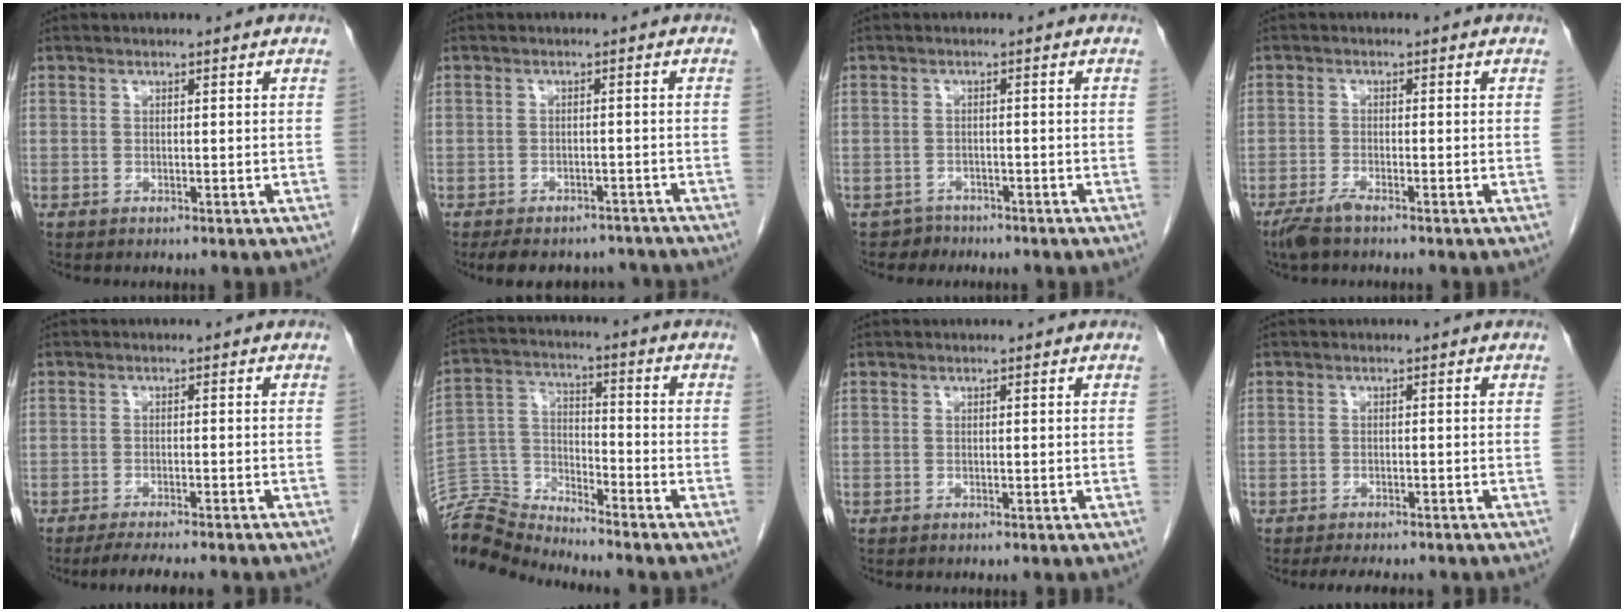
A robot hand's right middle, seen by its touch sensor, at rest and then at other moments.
{"total": 10.4, "force": [-9.1, 4.1, 2.9], "torque": [-0.048, 0.008, -0.111]}
{"total": 2.2, "force": [-1.7, 1.1, -0.8], "torque": [0.010, 0.004, -0.029]}
{"total": 3.1, "force": [-2.4, 0.3, 1.9], "torque": [-0.046, -0.007, -0.049]}
{"total": 7.3, "force": [-6.3, 0.2, 3.8], "torque": [-0.046, -0.013, -0.093]}
{"total": 10.4, "force": [-10.4, -0.9, -0.4], "torque": [0.001, 0.032, -0.203]}
{"total": 0.0}
{"total": 5.7, "force": [-4.9, 1.7, 2.3], "torque": [-0.030, -0.007, -0.068]}